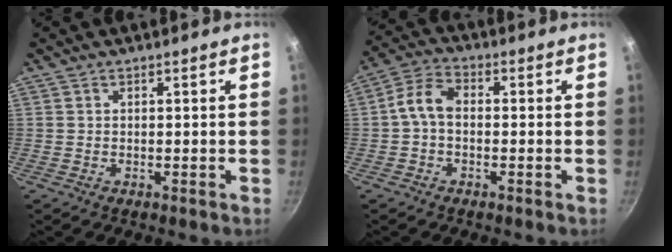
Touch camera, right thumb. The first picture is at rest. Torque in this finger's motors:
{"motor_torque": [2.08, 2.06, 1.20, -1.00, 0.64]}